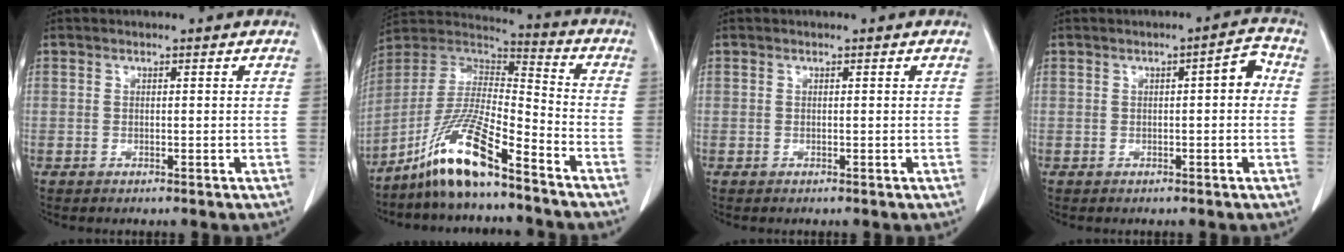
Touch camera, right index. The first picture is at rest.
{"total": 13.7, "force": [-9.6, 1.2, 9.7], "torque": [-0.198, -0.002, -0.180]}
{"total": 0.0}
{"total": 3.4, "force": [0.3, 0.8, 3.3], "torque": [-0.042, 0.015, 0.000]}